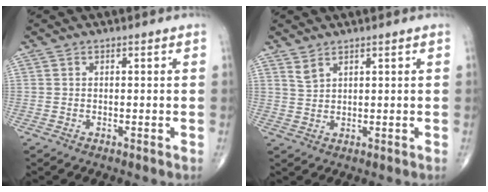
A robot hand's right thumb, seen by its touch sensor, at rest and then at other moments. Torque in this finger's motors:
{"motor_torque": [-0.38, 0.44, -0.14, 0.14, 0.07]}